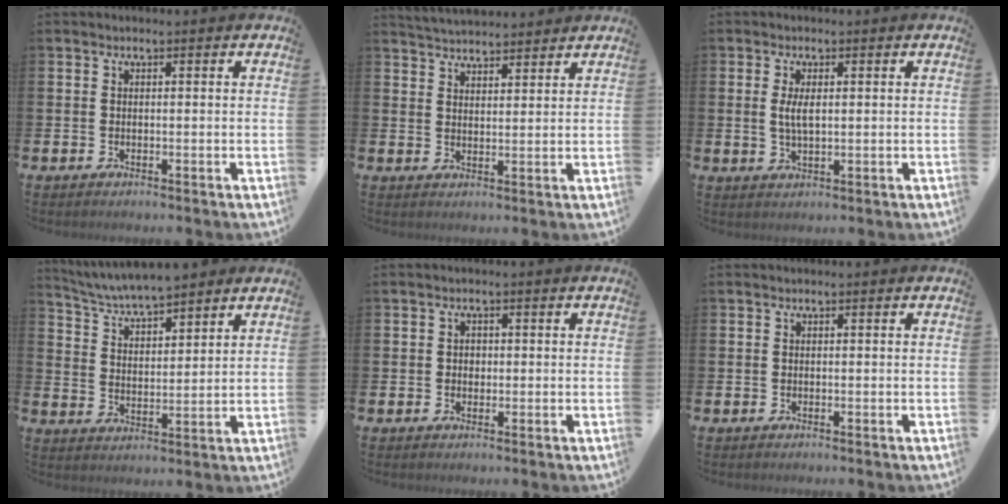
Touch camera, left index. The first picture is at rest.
{"total": 4.2, "force": [4.2, 0.5, 0.1], "torque": [-0.010, -0.021, 0.077]}
{"total": 3.0, "force": [0.7, 1.1, 2.7], "torque": [-0.051, 0.003, 0.009]}
{"total": 5.7, "force": [5.5, 0.4, 1.0], "torque": [-0.045, -0.032, 0.098]}
{"total": 1.2, "force": [0.2, 1.0, 0.5], "torque": [0.001, 0.003, -0.001]}
{"total": 0.0}